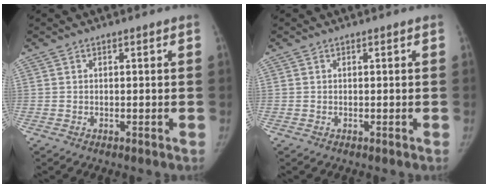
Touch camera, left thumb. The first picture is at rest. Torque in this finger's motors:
{"motor_torque": [0.00, 0.00, 0.01, -0.01, 0.00]}